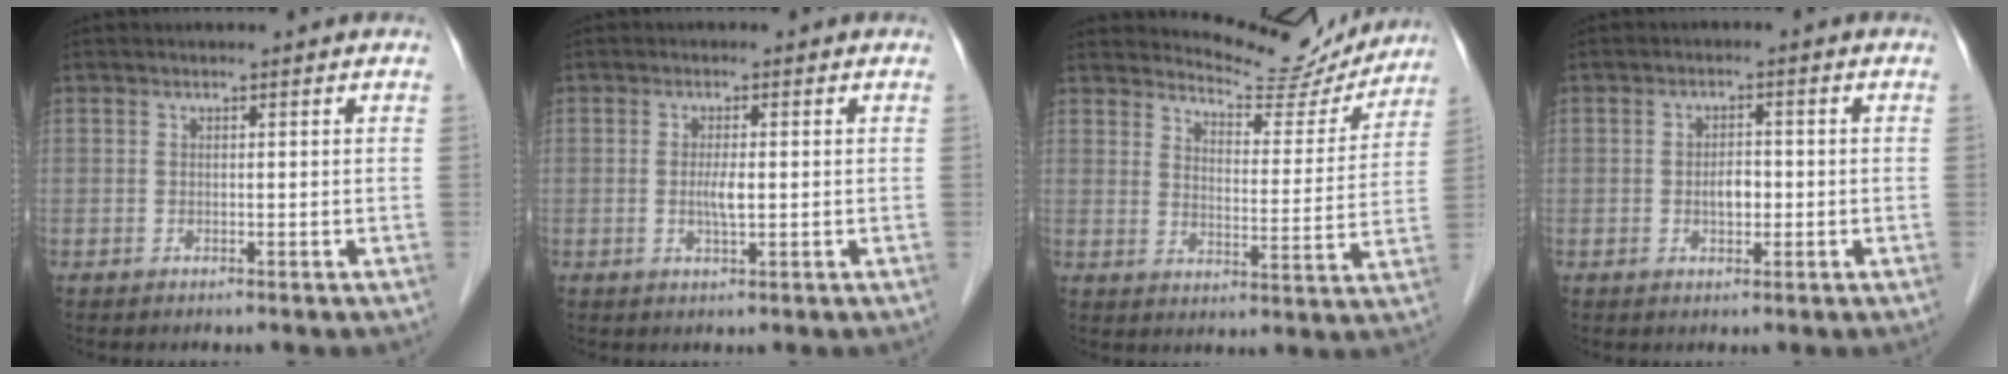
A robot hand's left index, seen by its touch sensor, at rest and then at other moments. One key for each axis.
{"total": 2.3, "fx": -0.3, "fy": 0.4, "fz": 2.3, "tx": -0.048, "ty": -0.005, "tz": -0.004}
{"total": 12.3, "fx": 12.0, "fy": 2.3, "fz": 1.2, "tx": -0.014, "ty": -0.029, "tz": 0.152}
{"total": 2.6, "fx": -0.6, "fy": 1.4, "fz": 2.1, "tx": -0.035, "ty": 0.001, "tz": -0.008}